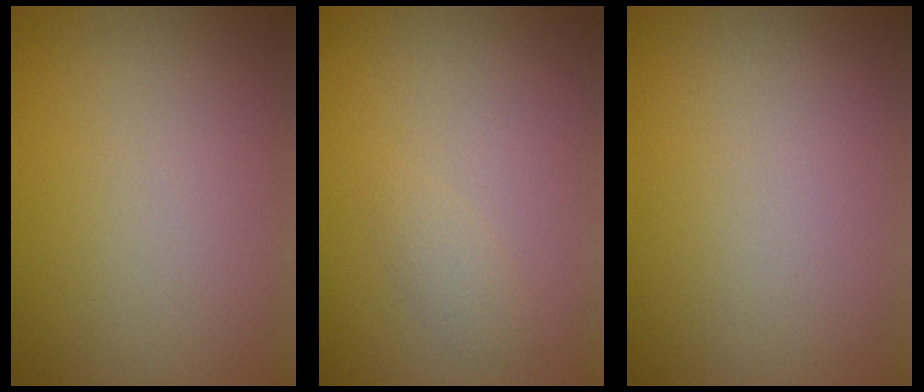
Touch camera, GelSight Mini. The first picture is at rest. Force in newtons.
{"total": 1.0, "press": 1.0, "slide": 0.1}
{"total": 0.0}